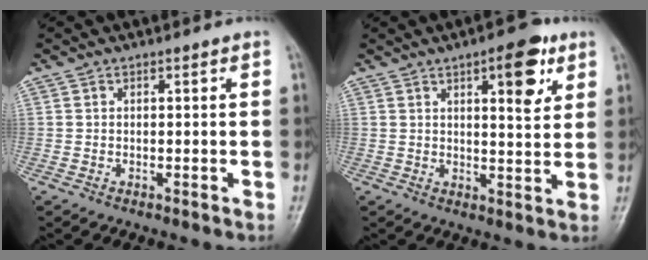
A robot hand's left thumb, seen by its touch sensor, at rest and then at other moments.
{"total": 8.9, "force": [4.2, 3.3, 7.2], "torque": [-0.077, -0.017, 0.053]}